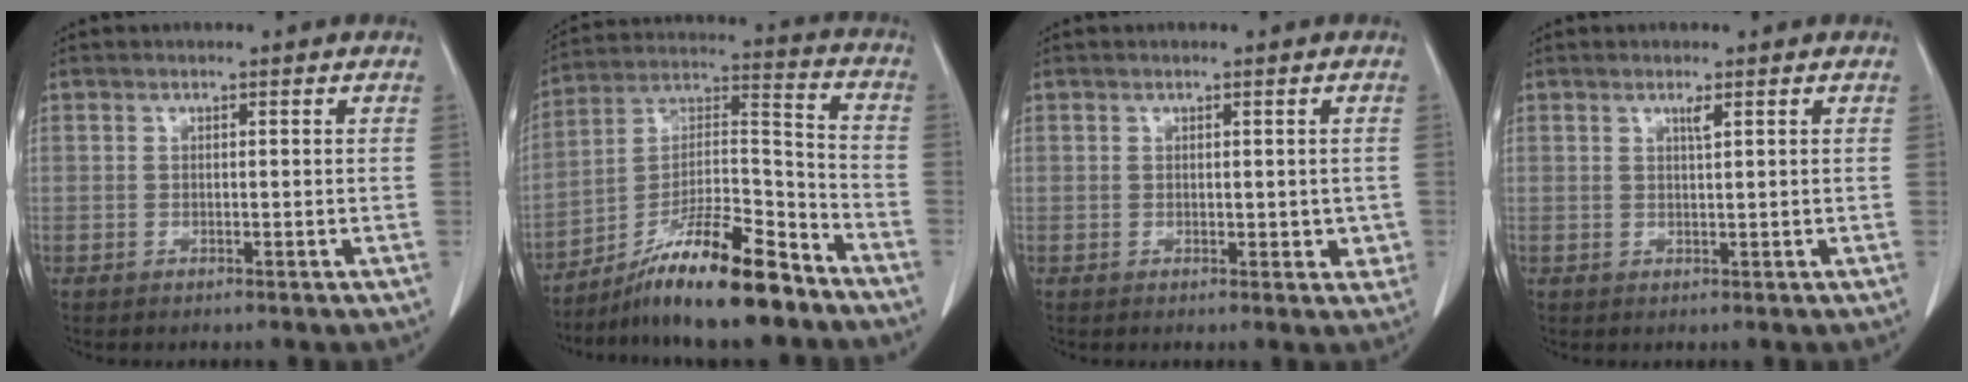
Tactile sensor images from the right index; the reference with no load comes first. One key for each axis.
{"total": 16.2, "fx": -12.3, "fy": 1.9, "fz": 10.5, "tx": -0.180, "ty": 0.010, "tz": -0.208}
{"total": 2.4, "fx": 0.1, "fy": 1.6, "fz": 1.8, "tx": -0.011, "ty": -0.001, "tz": 0.003}
{"total": 1.1, "fx": 0.6, "fy": -0.2, "fz": 0.9, "tx": -0.019, "ty": -0.003, "tz": 0.012}